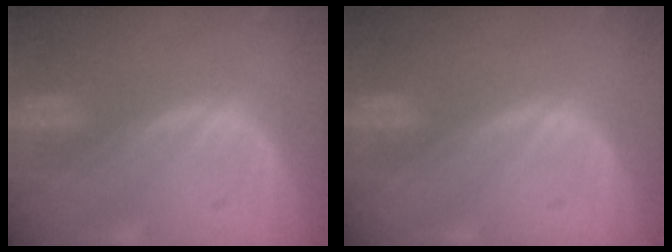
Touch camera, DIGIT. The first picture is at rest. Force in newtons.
{"total": 0.0}